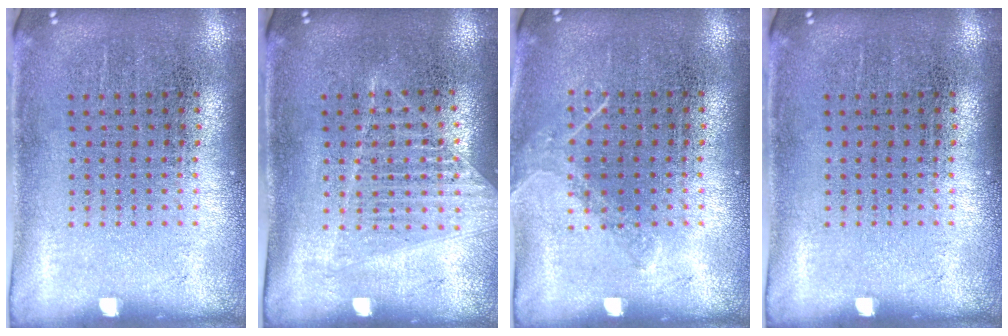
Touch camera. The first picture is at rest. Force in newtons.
{"total": 1.2, "press": 1.2, "slide": 0.0}
{"total": 0.9, "press": 0.9, "slide": 0.4}
{"total": 0.0}